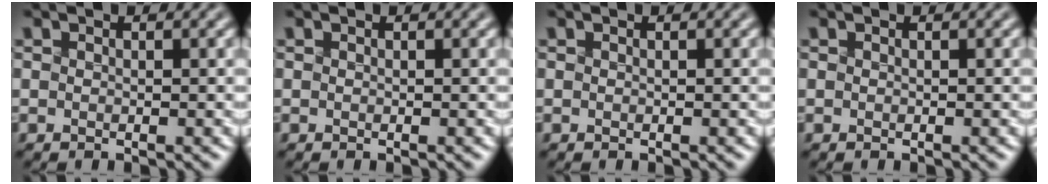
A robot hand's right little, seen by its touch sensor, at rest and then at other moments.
{"total": 0.0}
{"total": 0.0}
{"total": 0.0}